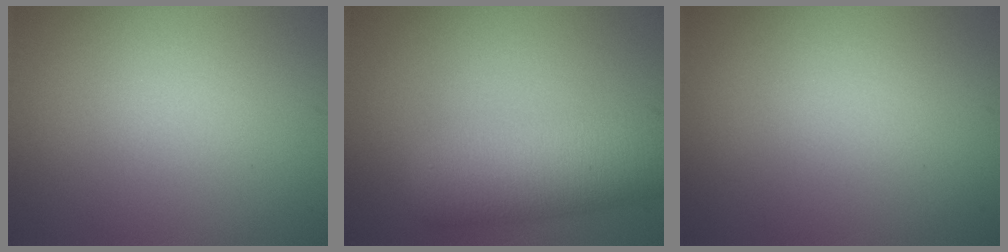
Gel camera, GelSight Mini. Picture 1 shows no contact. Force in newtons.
{"total": 7.0, "press": 7.0, "slide": 0.1}
{"total": 0.0}